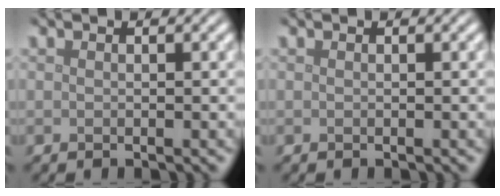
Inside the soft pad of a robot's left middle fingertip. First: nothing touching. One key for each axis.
{"total": 0.0}